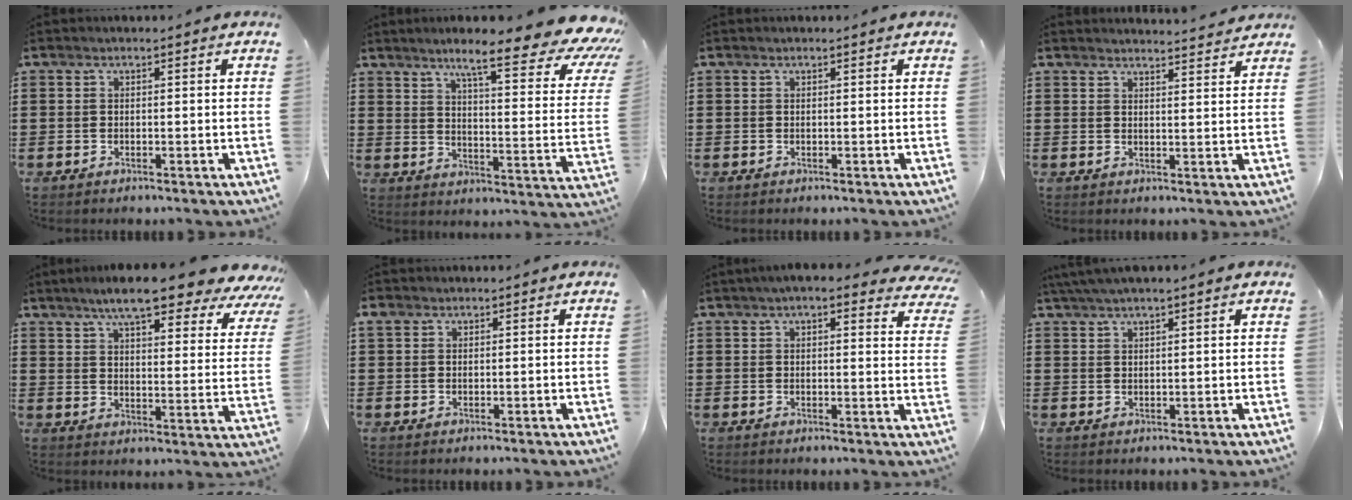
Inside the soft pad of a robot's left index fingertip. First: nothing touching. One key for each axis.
{"total": 11.7, "fx": 8.5, "fy": 0.9, "fz": 8.0, "tx": -0.140, "ty": -0.060, "tz": 0.128}
{"total": 0.0}
{"total": 2.8, "fx": 2.8, "fy": -0.2, "fz": 0.2, "tx": -0.012, "ty": -0.014, "tz": 0.052}
{"total": 10.0, "fx": 8.4, "fy": 0.9, "fz": 5.4, "tx": -0.109, "ty": -0.042, "tz": 0.140}
{"total": 1.3, "fx": 0.7, "fy": 1.0, "fz": 0.5, "tx": -0.014, "ty": 0.005, "tz": 0.014}
{"total": 4.7, "fx": 4.0, "fy": 0.5, "fz": 2.4, "tx": -0.060, "ty": -0.006, "tz": 0.072}
{"total": 2.7, "fx": 2.1, "fy": 0.0, "fz": 1.6, "tx": -0.035, "ty": 0.002, "tz": 0.040}